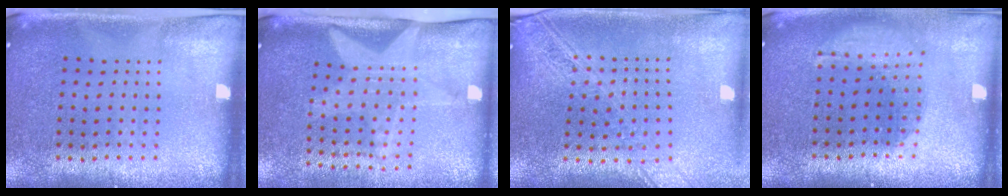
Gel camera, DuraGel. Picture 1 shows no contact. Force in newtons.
{"total": 2.1, "press": 1.5, "slide": 1.4}
{"total": 2.1, "press": 1.8, "slide": 1.1}
{"total": 1.6, "press": 1.2, "slide": 1.0}